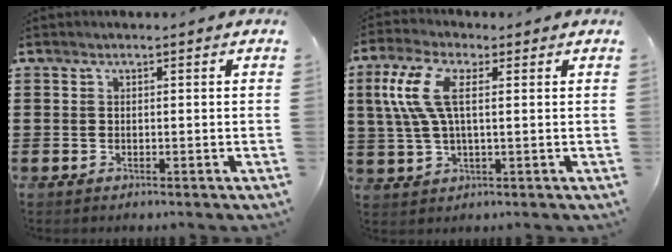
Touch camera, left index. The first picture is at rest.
{"total": 7.8, "force": [2.3, 3.1, 6.8], "torque": [-0.169, 0.000, 0.031]}